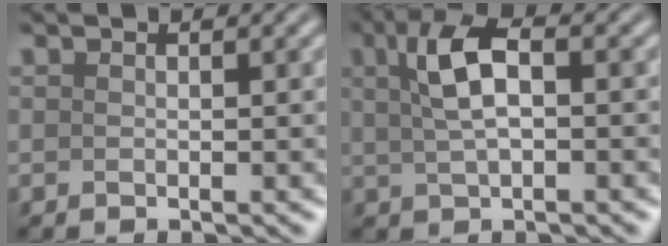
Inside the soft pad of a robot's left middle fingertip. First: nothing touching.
{"total": 4.5, "force": [1.2, 1.8, 3.9], "torque": [-0.080, 0.011, 0.016]}